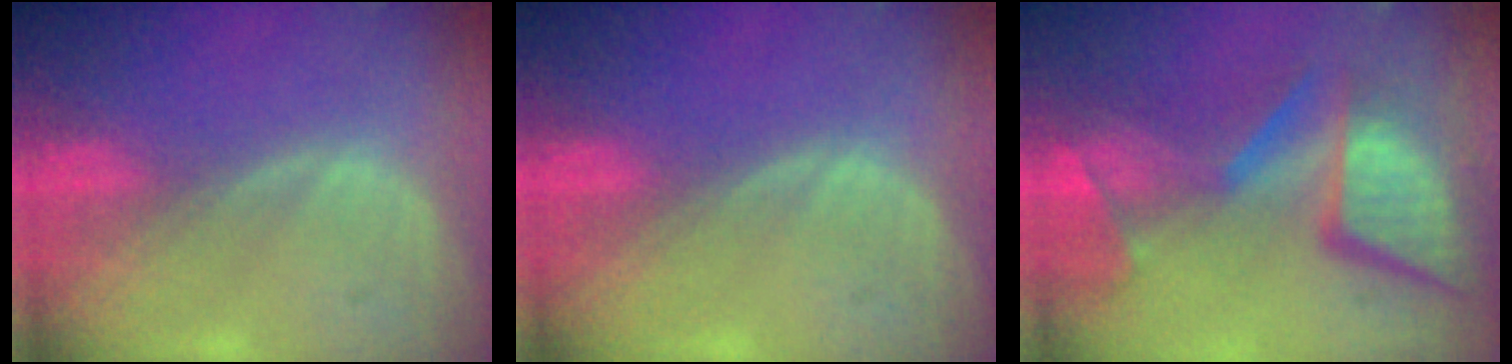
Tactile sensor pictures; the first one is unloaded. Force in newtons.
{"total": 0.0}
{"total": 13.9, "press": 11.3, "slide": 8.2}